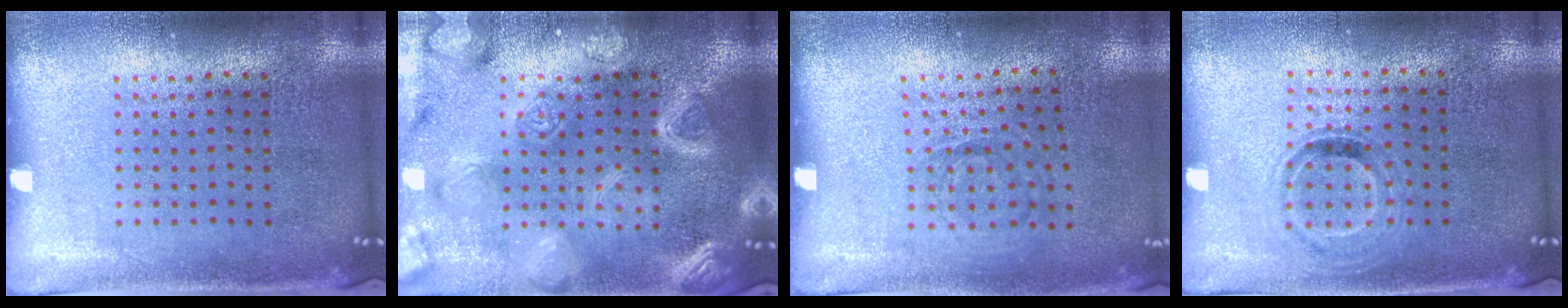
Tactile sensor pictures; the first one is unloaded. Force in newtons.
{"total": 5.5, "press": 5.4, "slide": 0.6}
{"total": 1.0, "press": 0.8, "slide": 0.6}
{"total": 0.9, "press": 0.8, "slide": 0.4}